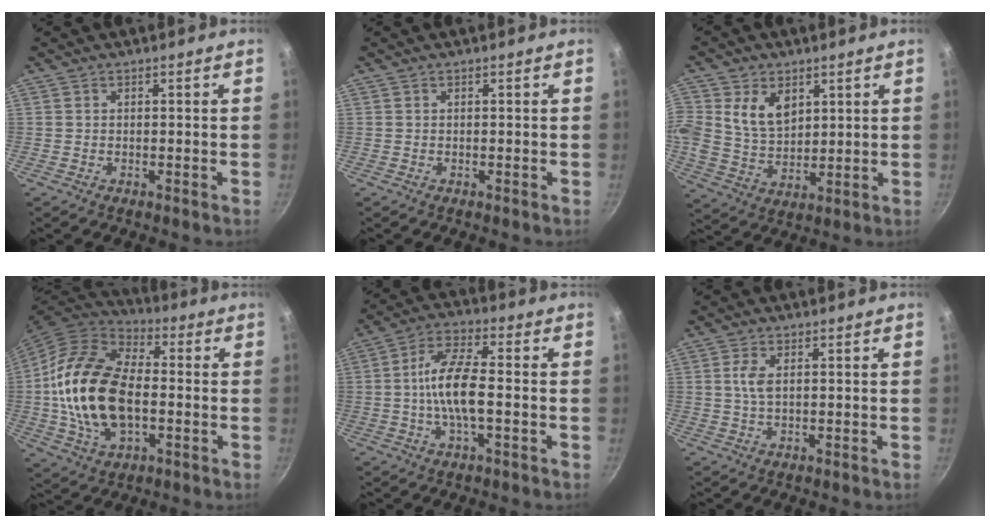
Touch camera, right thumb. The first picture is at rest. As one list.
[{"total": 0.0}, {"total": 9.8, "force": [3.4, 7.1, 5.8], "torque": [-0.089, -0.019, 0.068]}, {"total": 21.2, "force": [-1.4, 12.8, 16.8], "torque": [-0.306, 0.027, -0.030]}, {"total": 10.5, "force": [-1.3, 3.7, 9.7], "torque": [-0.184, 0.026, -0.036]}, {"total": 3.1, "force": [0.6, 1.5, 2.7], "torque": [-0.058, 0.003, 0.011]}]